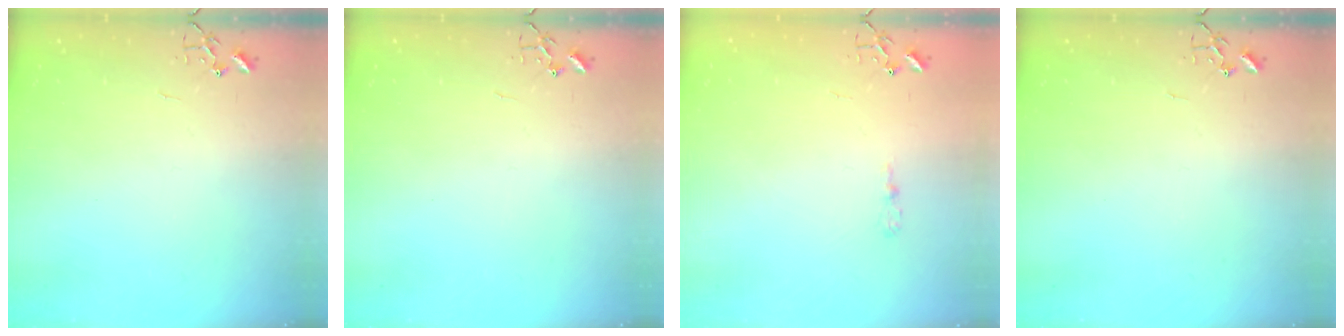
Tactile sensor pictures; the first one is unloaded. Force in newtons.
{"total": 0.0}
{"total": 3.6, "press": 3.6, "slide": 0.4}
{"total": 0.0}